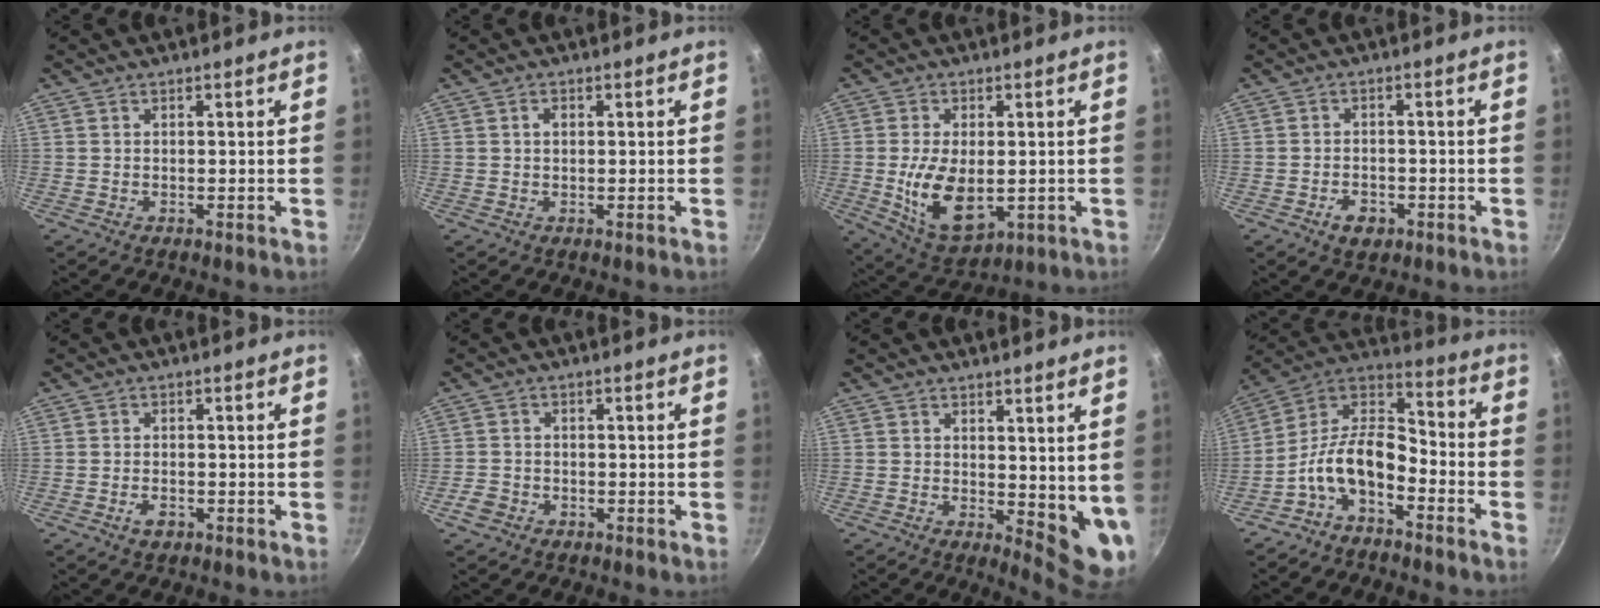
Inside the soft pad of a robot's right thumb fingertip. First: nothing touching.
{"total": 1.3, "force": [0.2, 0.9, 0.9], "torque": [-0.015, 0.005, 0.002]}
{"total": 12.4, "force": [-1.1, 7.0, 10.2], "torque": [-0.177, -0.009, -0.001]}
{"total": 4.2, "force": [-2.1, 2.7, 2.5], "torque": [-0.035, 0.016, -0.033]}
{"total": 2.4, "force": [-1.3, 1.3, 1.6], "torque": [-0.028, 0.010, -0.023]}
{"total": 3.3, "force": [-1.9, 2.4, 1.3], "torque": [-0.026, 0.022, -0.034]}
{"total": 6.7, "force": [2.2, 2.7, 5.8], "torque": [-0.057, -0.028, 0.036]}
{"total": 12.2, "force": [-6.0, 6.2, 8.5], "torque": [-0.155, 0.075, -0.132]}